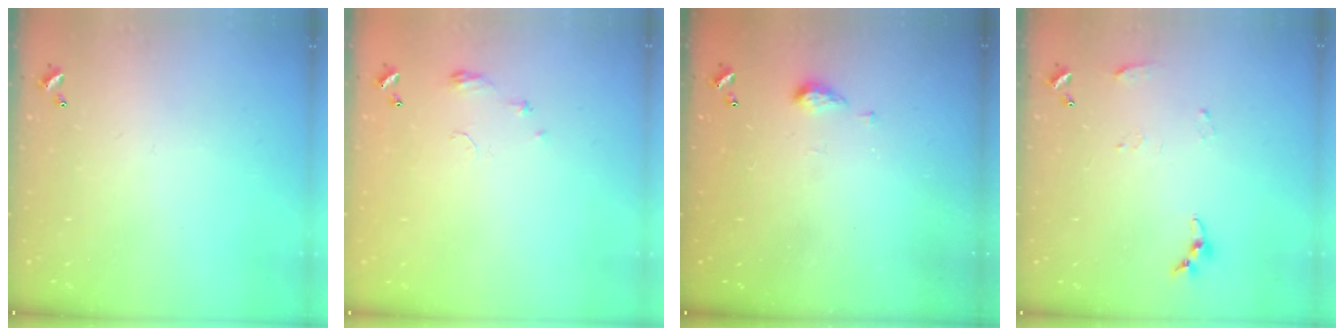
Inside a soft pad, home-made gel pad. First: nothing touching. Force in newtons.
{"total": 4.5, "press": 4.5, "slide": 0.6}
{"total": 3.1, "press": 3.1, "slide": 0.6}
{"total": 6.4, "press": 6.4, "slide": 0.7}